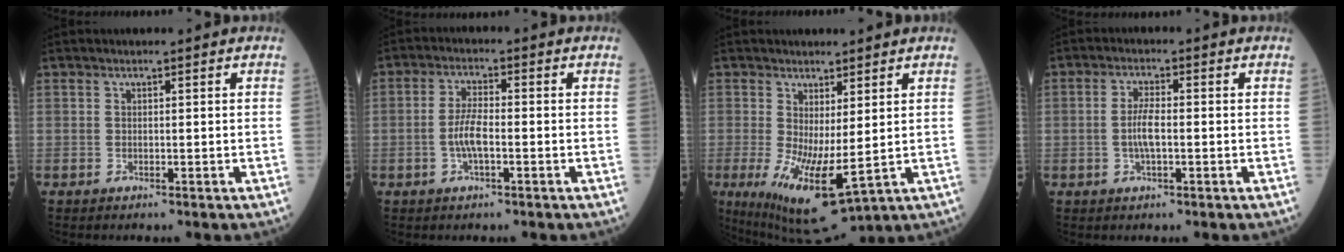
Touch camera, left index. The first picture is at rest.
{"total": 4.5, "force": [-1.1, 1.1, 4.2], "torque": [-0.091, 0.004, -0.023]}
{"total": 10.1, "force": [-1.4, 2.5, 9.7], "torque": [-0.180, -0.027, -0.003]}
{"total": 3.6, "force": [-0.5, 0.9, 3.4], "torque": [-0.076, 0.002, -0.011]}